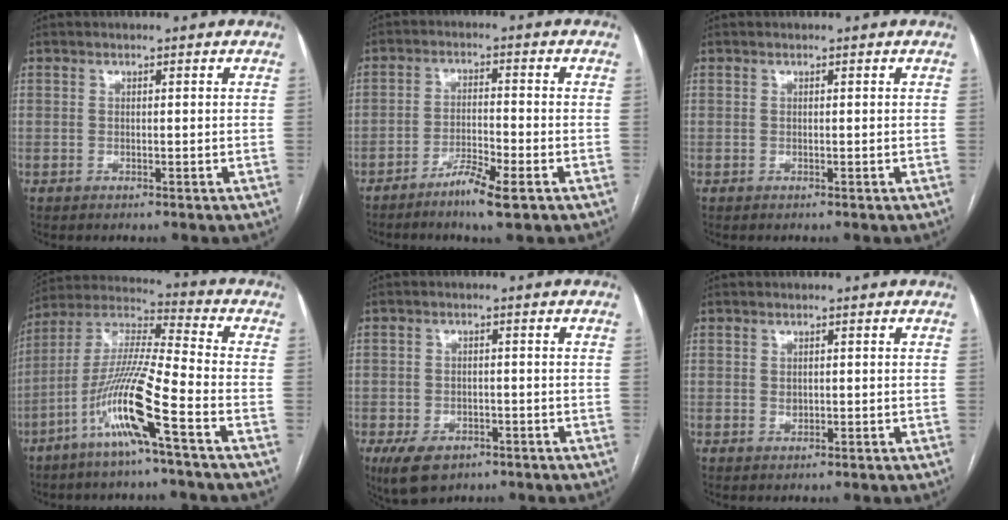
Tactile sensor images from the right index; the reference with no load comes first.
{"total": 5.6, "force": [-3.6, 0.5, 4.3], "torque": [-0.078, -0.004, -0.064]}
{"total": 0.0}
{"total": 14.1, "force": [-6.6, -0.6, 12.5], "torque": [-0.256, -0.009, -0.134]}
{"total": 6.4, "force": [-3.8, 4.2, 3.0], "torque": [-0.055, -0.002, -0.051]}
{"total": 0.8, "force": [0.1, 0.7, 0.4], "torque": [-0.006, 0.001, 0.002]}